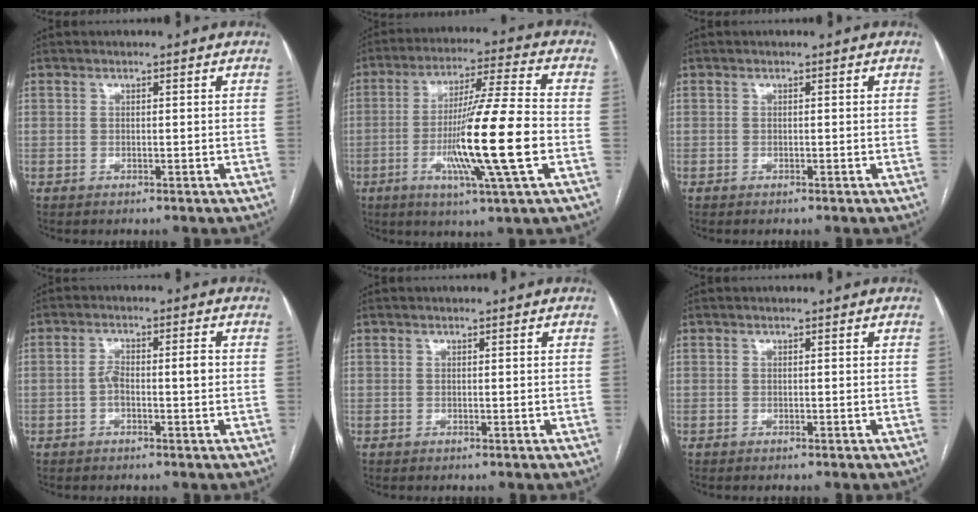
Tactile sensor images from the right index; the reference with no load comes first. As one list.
[{"total": 15.8, "force": [-3.7, -0.8, 15.4], "torque": [-0.278, -0.014, -0.072]}, {"total": 0.0}, {"total": 4.2, "force": [-0.6, 1.2, 4.0], "torque": [-0.073, 0.016, -0.010]}, {"total": 0.0}, {"total": 0.0}]